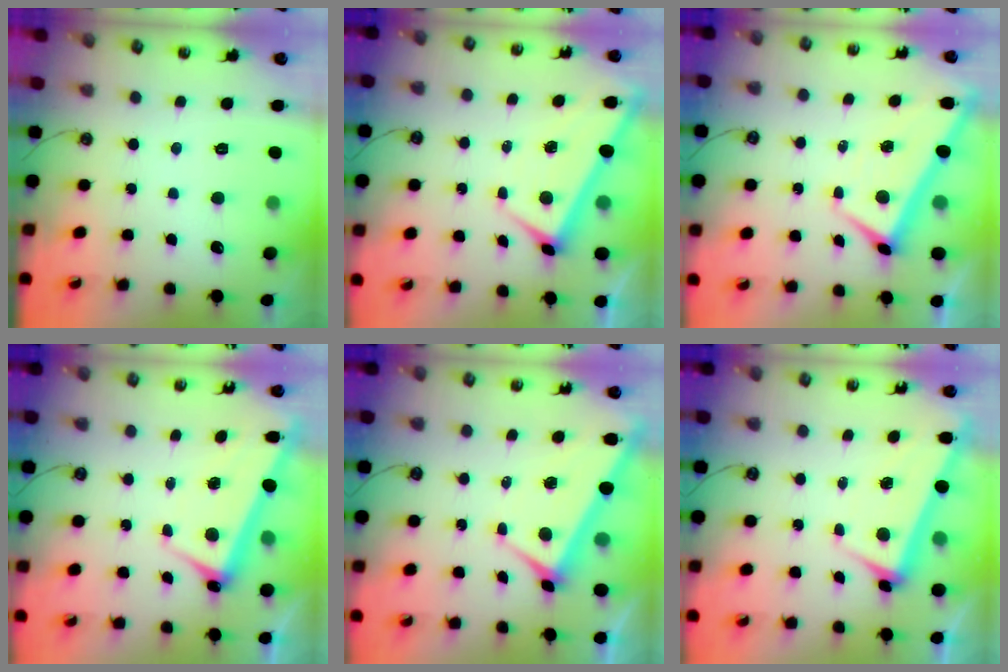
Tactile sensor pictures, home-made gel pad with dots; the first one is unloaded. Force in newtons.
{"total": 1.7, "press": 1.7, "slide": 0.1}
{"total": 2.2, "press": 2.2, "slide": 0.3}
{"total": 3.2, "press": 3.1, "slide": 0.8}
{"total": 3.6, "press": 3.5, "slide": 0.5}
{"total": 3.4, "press": 3.2, "slide": 1.0}